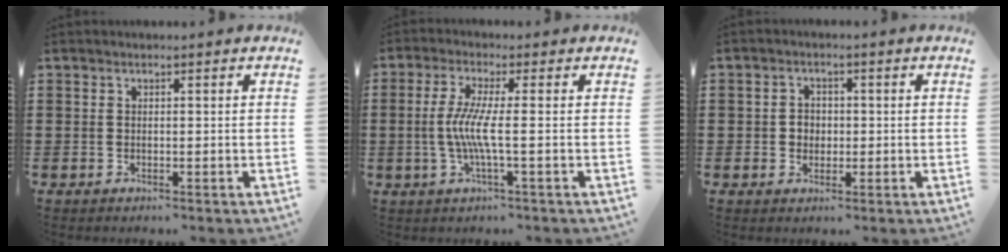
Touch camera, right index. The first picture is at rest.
{"total": 5.7, "force": [-0.7, -0.3, 5.7], "torque": [-0.132, -0.019, -0.026]}
{"total": 2.3, "force": [-0.2, 2.1, 0.8], "torque": [-0.023, 0.007, -0.007]}